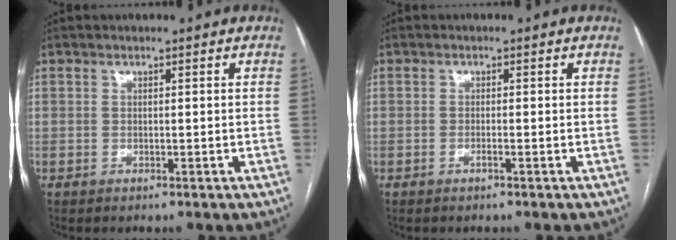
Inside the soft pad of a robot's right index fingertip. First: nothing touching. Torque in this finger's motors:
{"motor_torque": [-0.11, -0.04, -0.03, 0.00]}